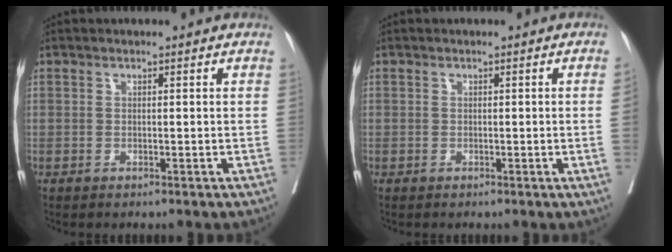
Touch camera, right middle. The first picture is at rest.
{"total": 1.3, "force": [-0.2, -0.6, 1.2], "torque": [-0.014, -0.001, 0.000]}